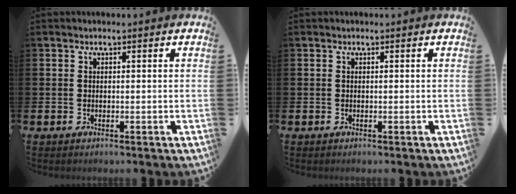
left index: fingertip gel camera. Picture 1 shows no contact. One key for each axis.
{"total": 0.0}